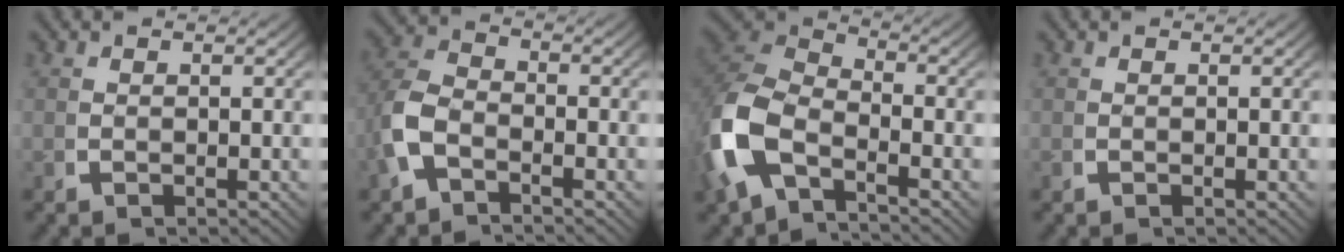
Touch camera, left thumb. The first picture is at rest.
{"total": 4.8, "force": [-1.6, 3.4, 3.0], "torque": [-0.080, -0.011, -0.027]}
{"total": 9.8, "force": [-1.6, 7.2, 6.5], "torque": [-0.163, -0.011, -0.032]}
{"total": 0.0}